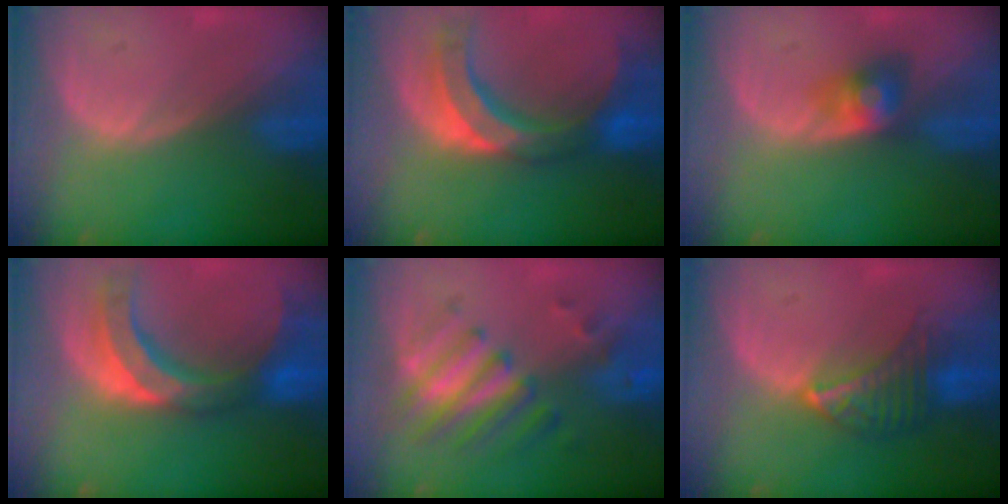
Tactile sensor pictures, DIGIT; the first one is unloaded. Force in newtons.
{"total": 10.8, "press": 9.3, "slide": 5.5}
{"total": 3.5, "press": 3.5, "slide": 0.2}
{"total": 10.9, "press": 9.4, "slide": 5.4}
{"total": 8.0, "press": 7.2, "slide": 3.6}
{"total": 6.8, "press": 6.2, "slide": 2.8}